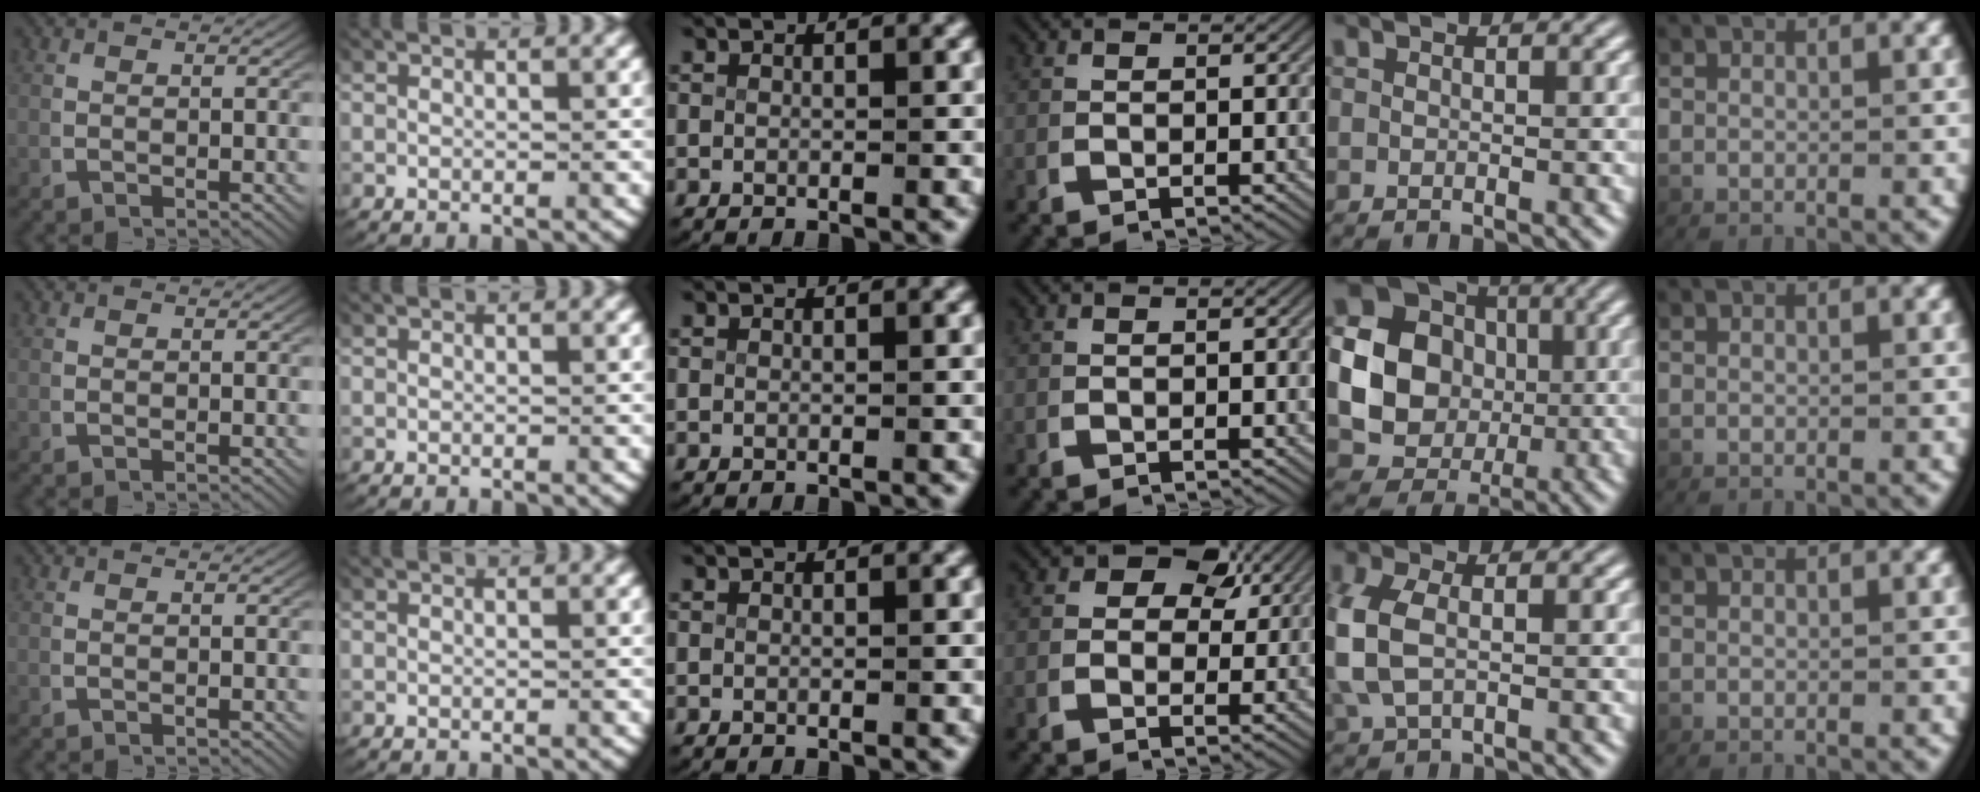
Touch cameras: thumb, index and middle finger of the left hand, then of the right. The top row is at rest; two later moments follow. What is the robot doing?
{"motion": "lift_and_place", "object": "key"}